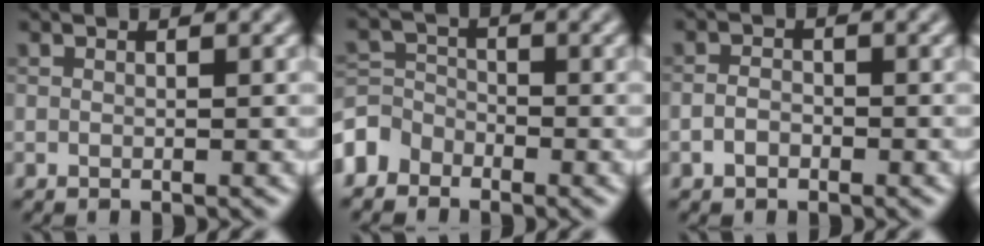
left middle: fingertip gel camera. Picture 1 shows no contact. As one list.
[{"total": 3.1, "force": [-2.2, 2.1, 0.4], "torque": [-0.007, 0.007, -0.055]}, {"total": 1.4, "force": [-0.8, 1.0, 0.6], "torque": [-0.012, 0.003, -0.019]}]